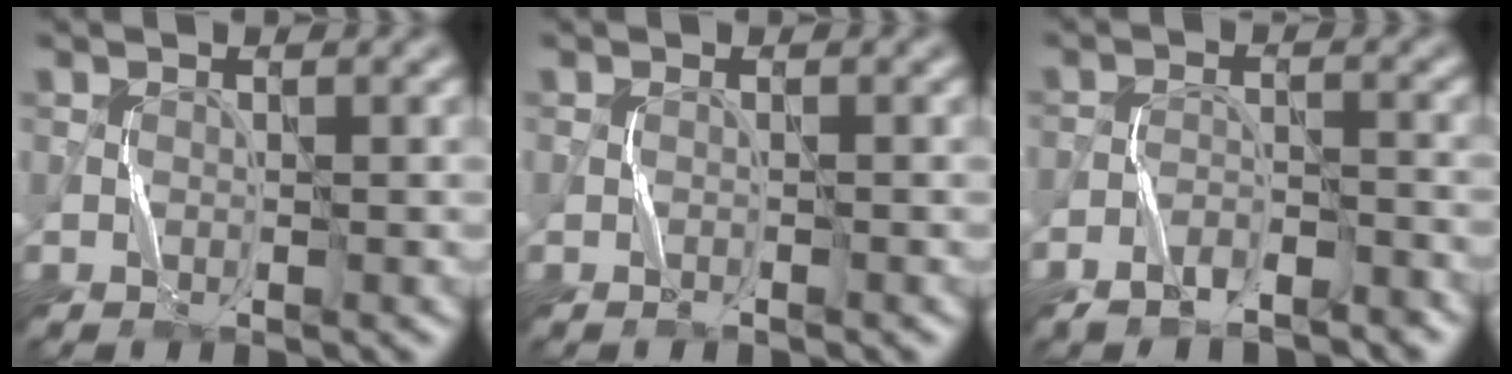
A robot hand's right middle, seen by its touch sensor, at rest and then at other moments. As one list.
[{"total": 0.5, "force": [-0.4, -0.2, 0.3], "torque": [-0.006, 0.002, -0.006]}, {"total": 3.9, "force": [-3.3, 1.2, 1.6], "torque": [-0.025, -0.002, -0.059]}]